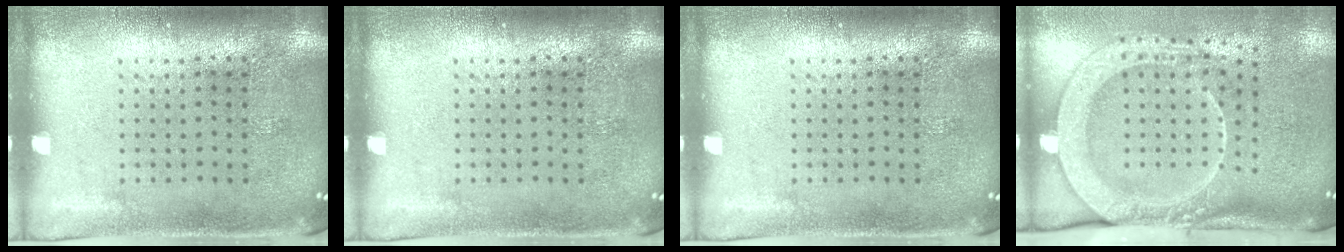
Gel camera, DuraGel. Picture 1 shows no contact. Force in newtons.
{"total": 0.0}
{"total": 0.0}
{"total": 2.8, "press": 2.1, "slide": 1.9}